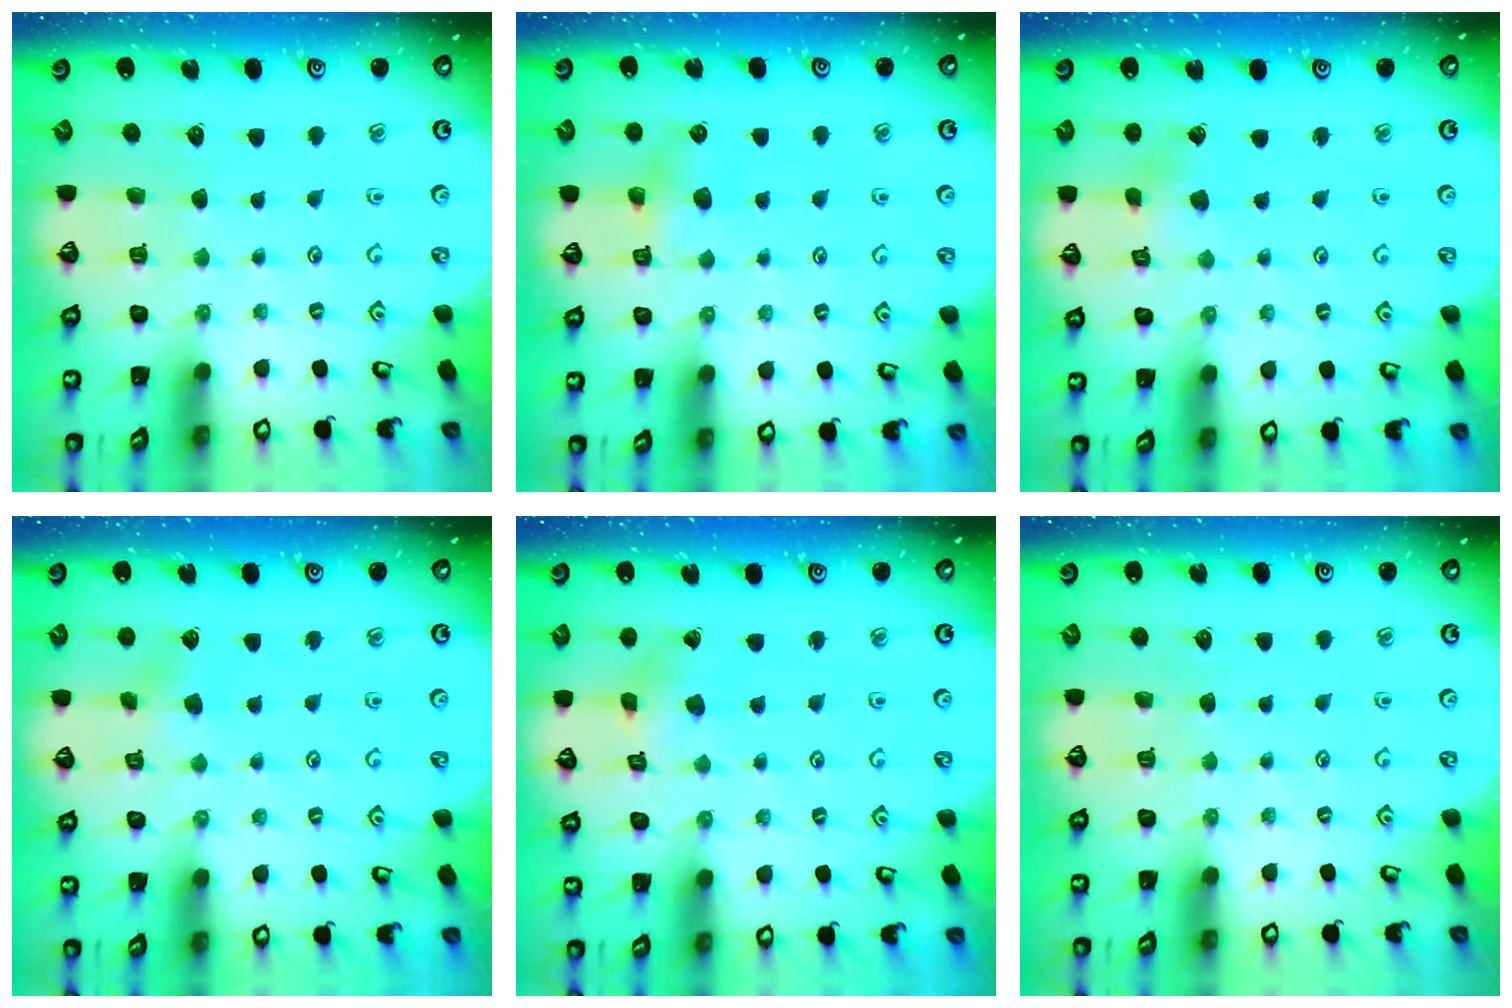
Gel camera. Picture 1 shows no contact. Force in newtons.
{"total": 4.9, "press": 4.9, "slide": 0.6}
{"total": 2.5, "press": 2.5, "slide": 0.3}
{"total": 2.5, "press": 2.5, "slide": 0.3}
{"total": 2.4, "press": 2.3, "slide": 0.4}
{"total": 0.0}